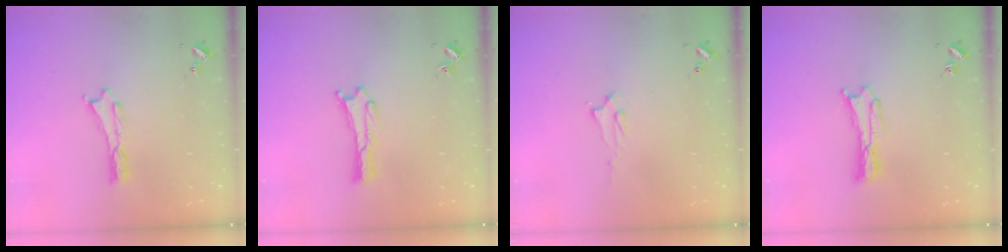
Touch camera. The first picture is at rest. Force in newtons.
{"total": 0.0}
{"total": 2.0, "press": 2.0, "slide": 0.2}
{"total": 0.5, "press": 0.5, "slide": 0.2}